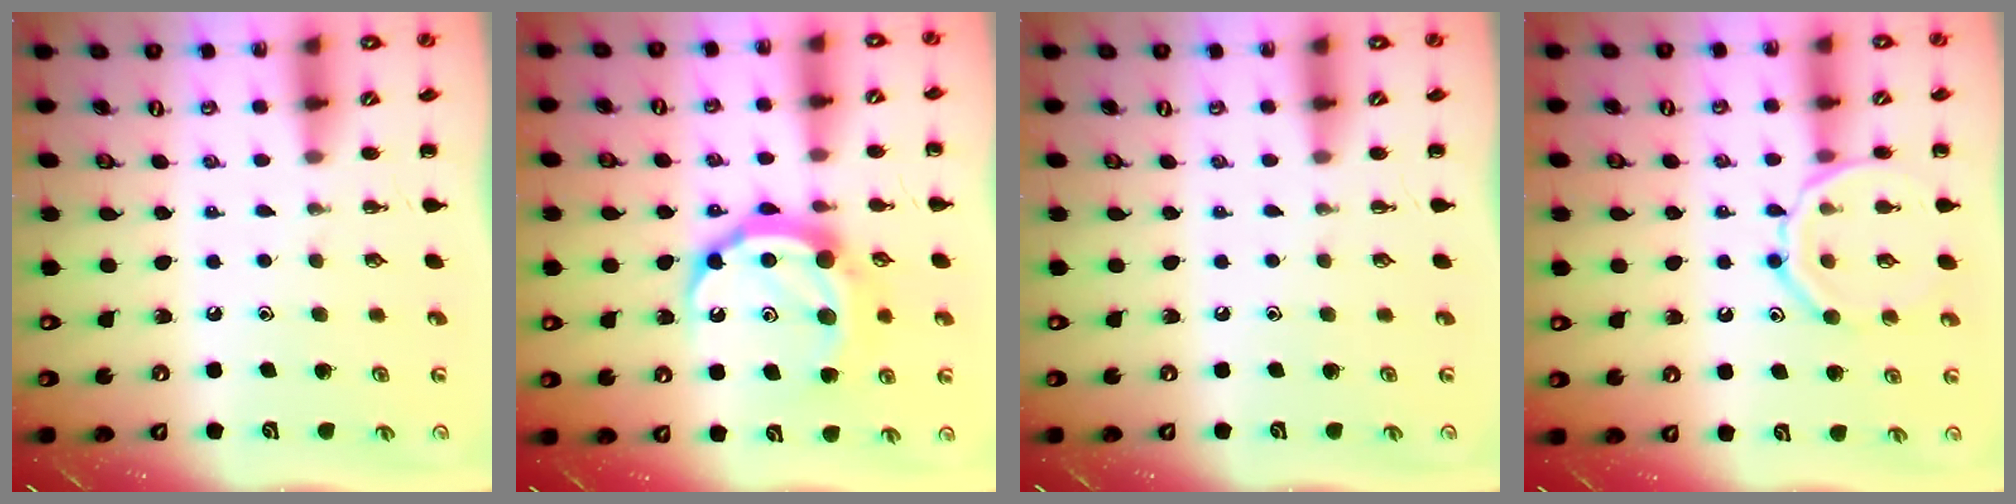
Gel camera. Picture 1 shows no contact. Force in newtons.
{"total": 14.6, "press": 14.6, "slide": 1.0}
{"total": 0.0}
{"total": 13.1, "press": 13.0, "slide": 1.4}